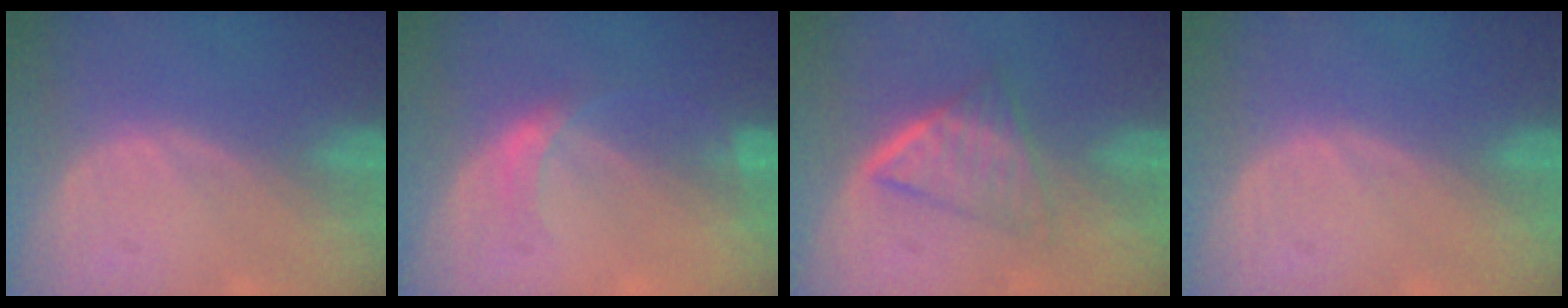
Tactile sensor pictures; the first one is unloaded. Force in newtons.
{"total": 2.9, "press": 2.9, "slide": 0.1}
{"total": 6.6, "press": 5.5, "slide": 3.6}
{"total": 0.0}